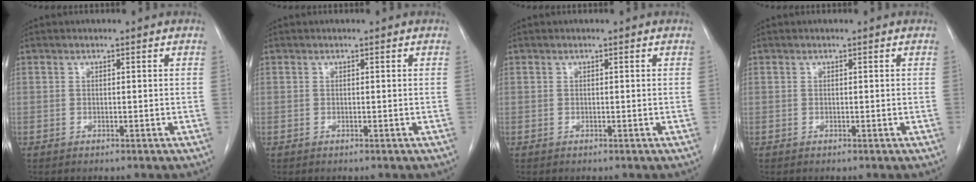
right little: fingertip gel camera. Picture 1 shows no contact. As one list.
[{"total": 0.0}, {"total": 0.0}, {"total": 0.0}]